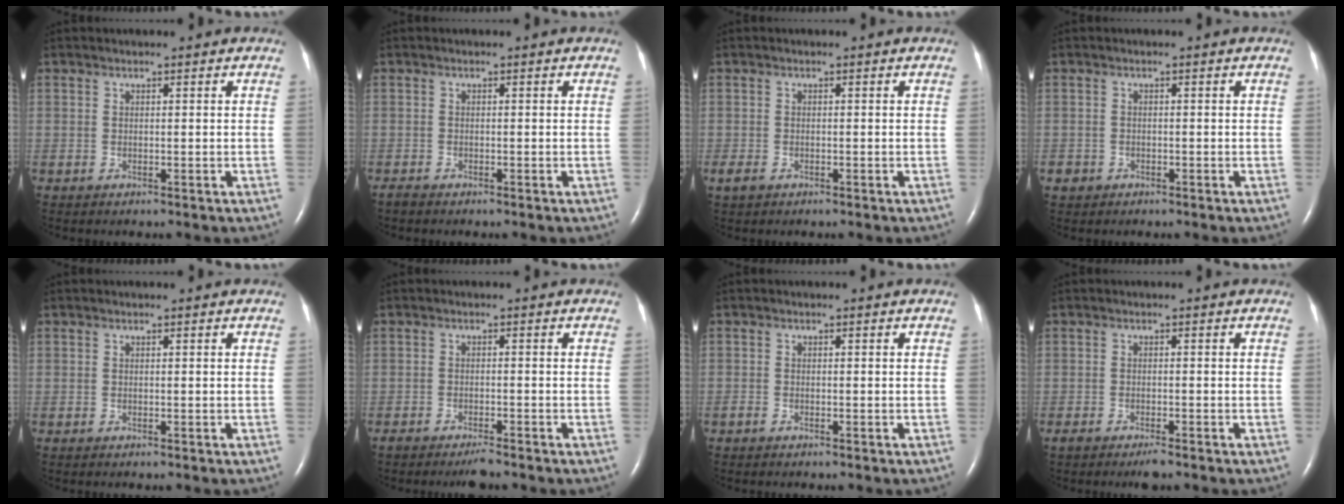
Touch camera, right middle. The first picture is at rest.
{"total": 0.8, "force": [-0.7, 0.1, 0.2], "torque": [-0.012, -0.002, -0.014]}
{"total": 1.7, "force": [-1.0, 1.0, 0.9], "torque": [-0.025, -0.001, -0.013]}
{"total": 1.4, "force": [-0.8, 1.1, 0.2], "torque": [-0.008, 0.004, -0.013]}
{"total": 0.0}
{"total": 2.9, "force": [-2.5, 0.3, 1.4], "torque": [-0.026, -0.006, -0.038]}
{"total": 0.7, "force": [-0.5, 0.4, 0.2], "torque": [-0.007, 0.001, -0.011]}
{"total": 2.7, "force": [-2.1, 0.5, 1.6], "torque": [-0.029, -0.006, -0.031]}